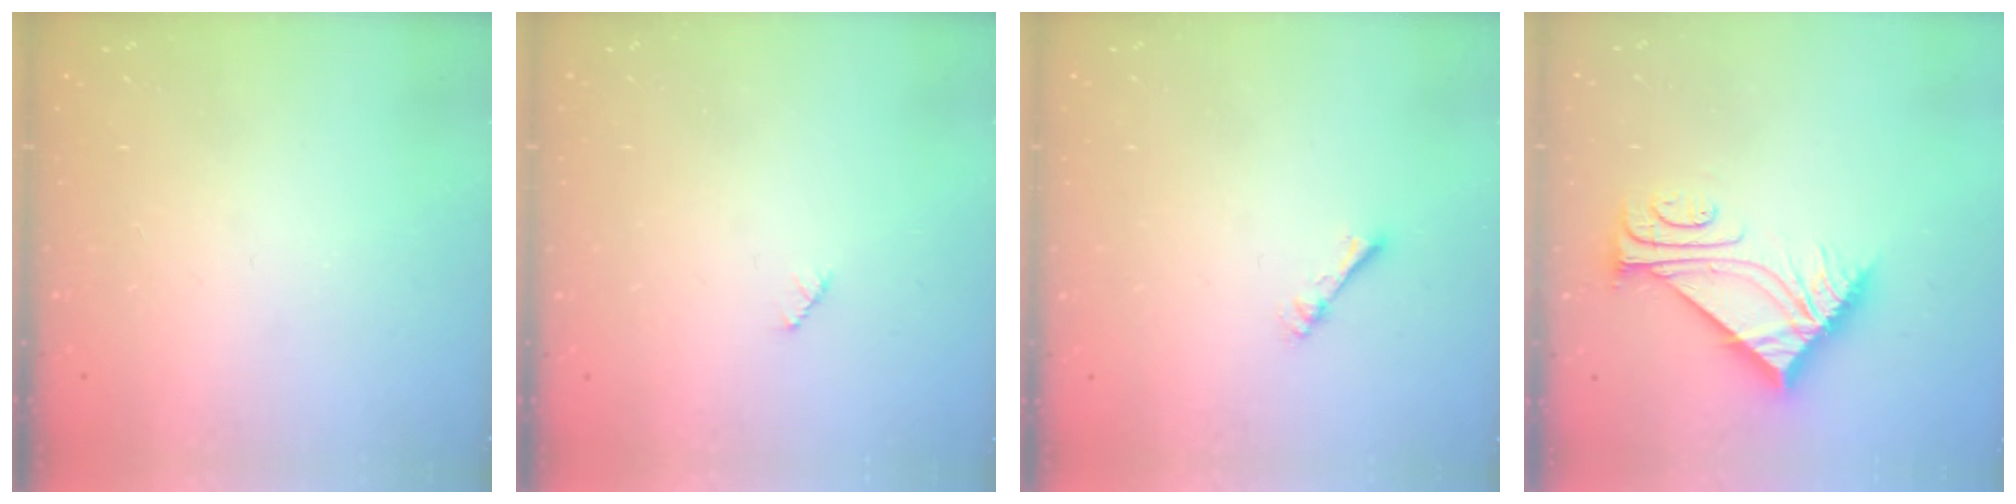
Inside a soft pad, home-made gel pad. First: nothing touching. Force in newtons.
{"total": 2.5, "press": 2.5, "slide": 0.3}
{"total": 1.7, "press": 1.7, "slide": 0.2}
{"total": 9.0, "press": 9.0, "slide": 0.1}